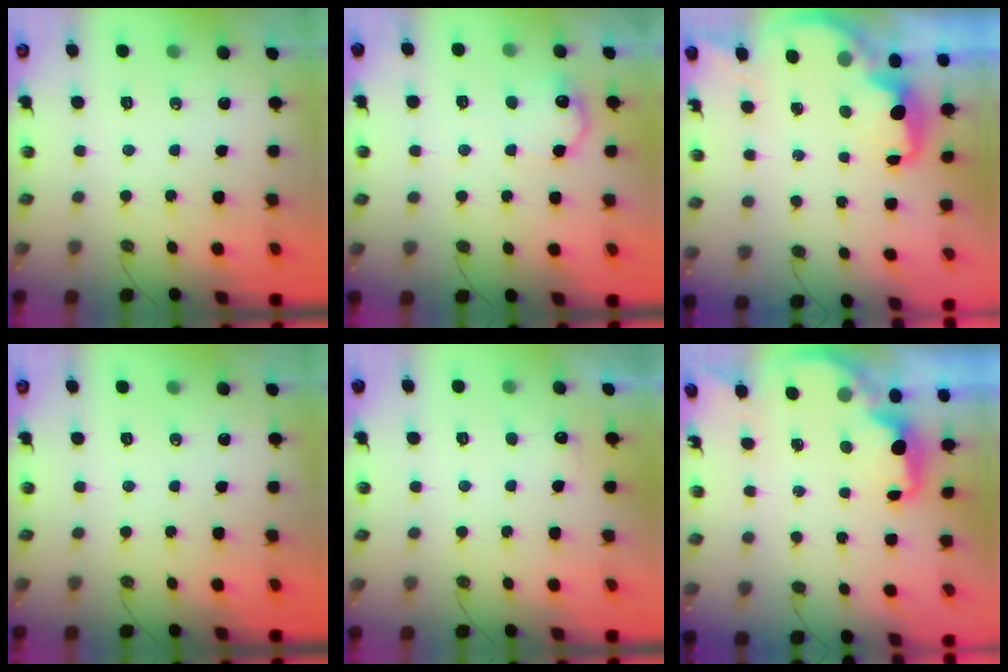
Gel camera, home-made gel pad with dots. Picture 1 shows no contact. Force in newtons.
{"total": 10.8, "press": 10.8, "slide": 0.5}
{"total": 2.4, "press": 2.3, "slide": 0.8}
{"total": 0.0}
{"total": 4.4, "press": 4.2, "slide": 1.1}
{"total": 2.3, "press": 2.1, "slide": 0.8}